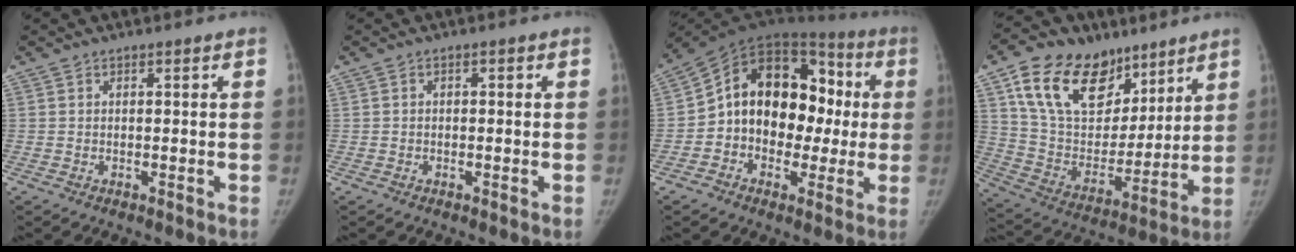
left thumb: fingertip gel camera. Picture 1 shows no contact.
{"total": 0.9, "force": [-0.1, 0.7, 0.6], "torque": [0.000, 0.002, -0.005]}
{"total": 20.8, "force": [-0.1, 14.8, 14.6], "torque": [-0.180, 0.060, -0.007]}
{"total": 23.9, "force": [13.4, 15.2, 12.7], "torque": [-0.189, -0.028, 0.246]}